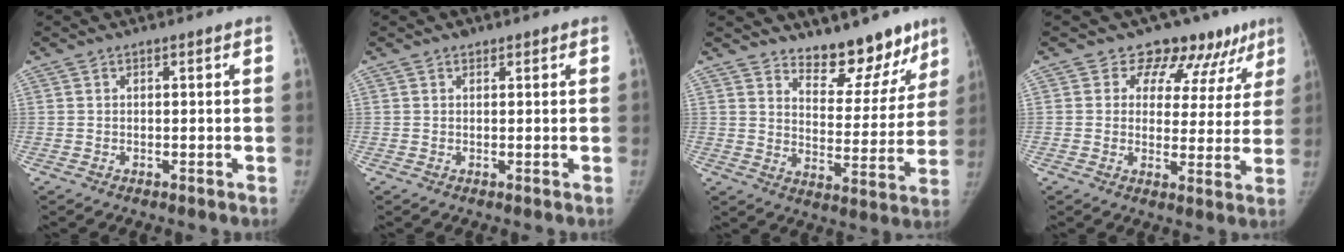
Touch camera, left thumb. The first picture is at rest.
{"total": 0.8, "force": [0.6, 0.5, 0.1], "torque": [0.004, -0.003, 0.005]}
{"total": 13.2, "force": [10.7, 5.7, 5.3], "torque": [-0.017, -0.086, 0.156]}
{"total": 11.6, "force": [8.6, 7.2, 2.8], "torque": [0.019, -0.034, 0.089]}